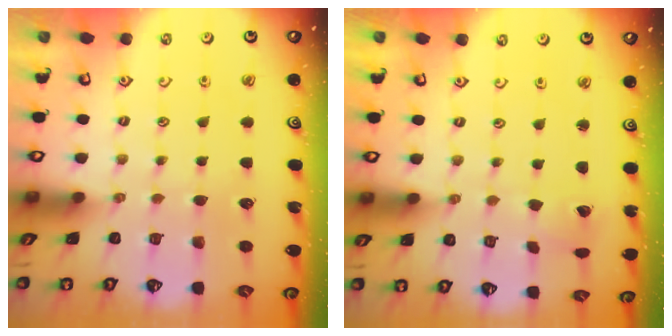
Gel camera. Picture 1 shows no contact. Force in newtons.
{"total": 2.6, "press": 2.6, "slide": 0.1}